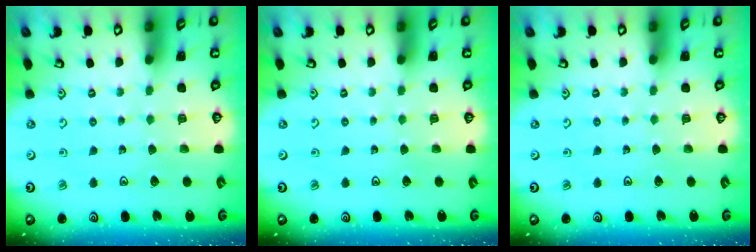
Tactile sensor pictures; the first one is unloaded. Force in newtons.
{"total": 0.0}
{"total": 0.0}